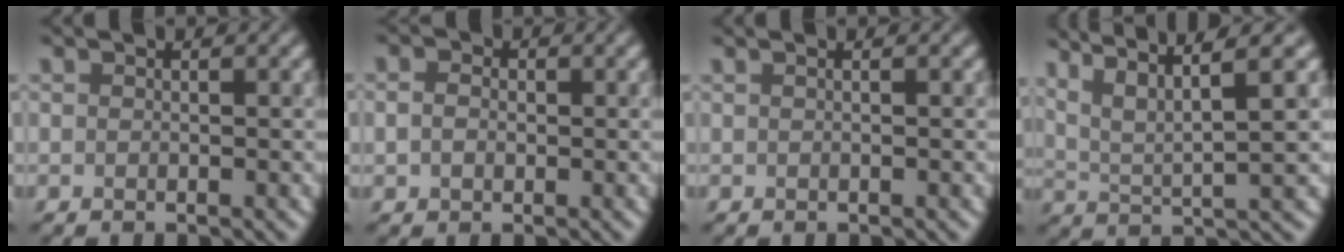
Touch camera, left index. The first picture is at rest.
{"total": 1.5, "force": [0.1, 1.3, 0.8], "torque": [-0.019, 0.006, 0.003]}
{"total": 1.3, "force": [0.5, 0.8, 1.0], "torque": [0.006, 0.005, -0.014]}
{"total": 7.0, "force": [4.1, 1.1, 5.6], "torque": [-0.101, 0.023, 0.088]}